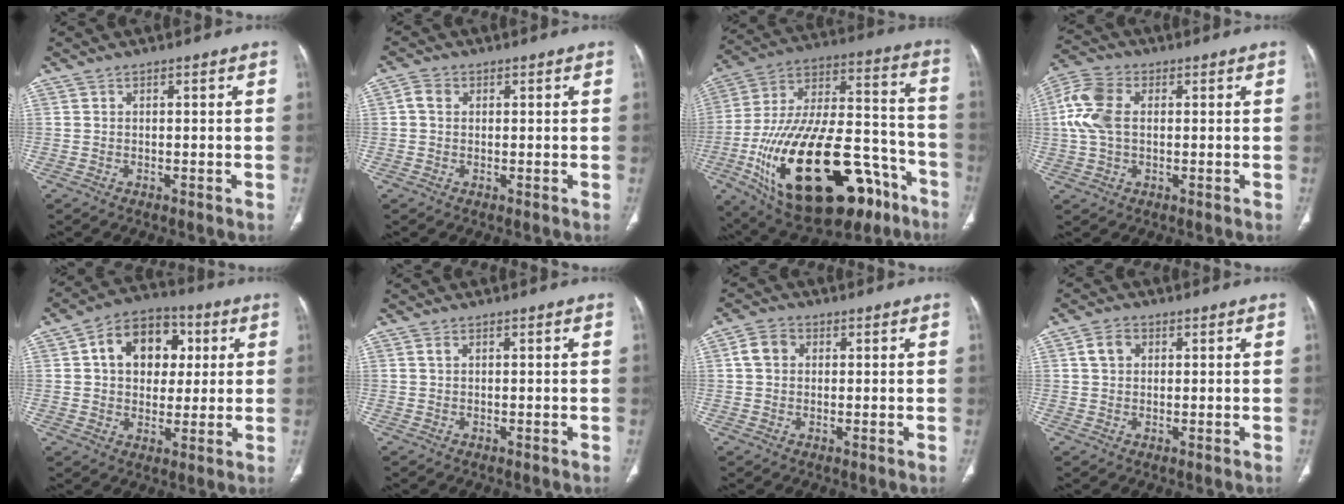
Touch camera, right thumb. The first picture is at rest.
{"total": 2.4, "force": [0.5, 2.0, 1.3], "torque": [-0.025, 0.008, 0.008]}
{"total": 36.9, "force": [-16.4, 17.1, 28.3], "torque": [-0.487, 0.057, -0.251]}
{"total": 9.5, "force": [1.2, 6.2, 7.1], "torque": [-0.165, 0.020, 0.022]}
{"total": 14.2, "force": [3.5, 10.4, 9.1], "torque": [-0.099, 0.007, 0.049]}
{"total": 0.6, "force": [0.3, 0.3, 0.5], "torque": [-0.012, 0.005, 0.005]}
{"total": 4.3, "force": [0.9, 3.4, 2.3], "torque": [-0.039, 0.011, 0.014]}
{"total": 3.5, "force": [1.0, 2.7, 2.0], "torque": [-0.030, 0.006, 0.019]}